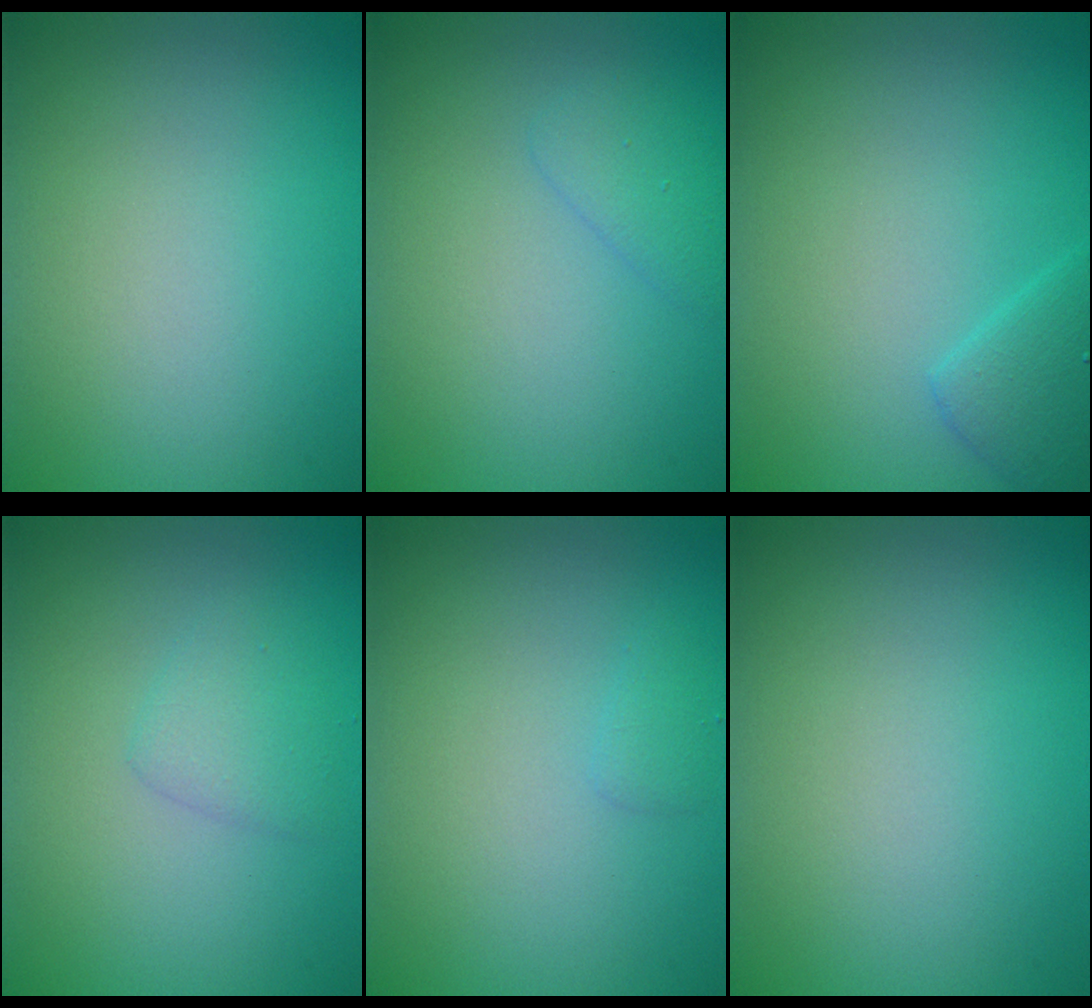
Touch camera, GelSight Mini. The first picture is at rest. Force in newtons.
{"total": 1.4, "press": 1.4, "slide": 0.2}
{"total": 2.1, "press": 2.1, "slide": 0.2}
{"total": 1.6, "press": 1.6, "slide": 0.1}
{"total": 0.8, "press": 0.8, "slide": 0.0}
{"total": 0.0}